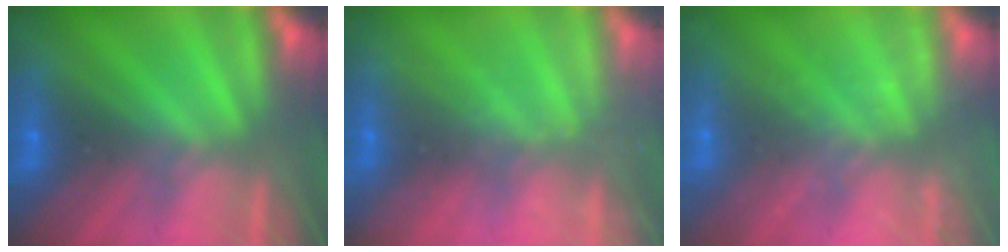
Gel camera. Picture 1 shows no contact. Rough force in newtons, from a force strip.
{"total": 1.4}
{"total": 1.9}